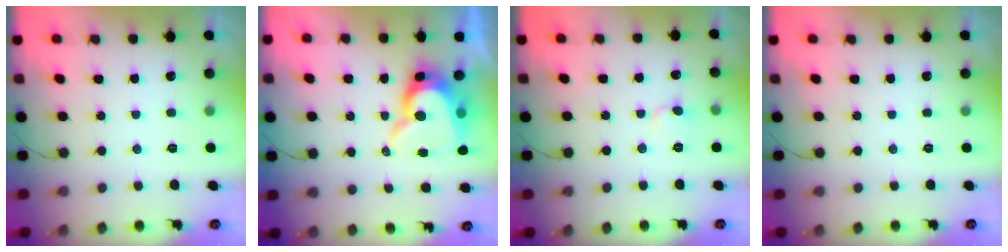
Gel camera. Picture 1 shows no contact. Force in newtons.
{"total": 13.6, "press": 13.5, "slide": 1.1}
{"total": 3.9, "press": 3.9, "slide": 0.3}
{"total": 0.0}